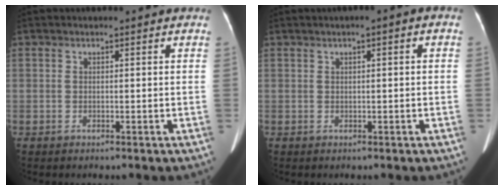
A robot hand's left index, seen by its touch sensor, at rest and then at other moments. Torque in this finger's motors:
{"motor_torque": [0.12, -0.07, 0.03, 0.00]}